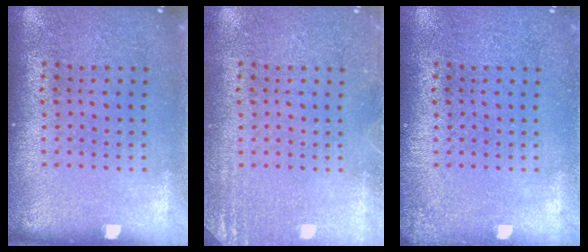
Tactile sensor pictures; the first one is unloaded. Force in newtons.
{"total": 1.8, "press": 1.8, "slide": 0.2}
{"total": 0.9, "press": 0.9, "slide": 0.1}